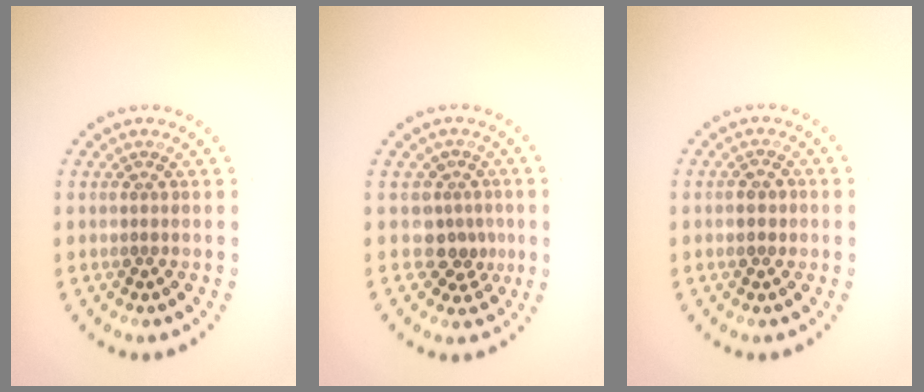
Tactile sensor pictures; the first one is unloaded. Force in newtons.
{"total": 2.8, "press": 2.1, "slide": 1.9}
{"total": 1.1, "press": 1.1, "slide": 0.1}